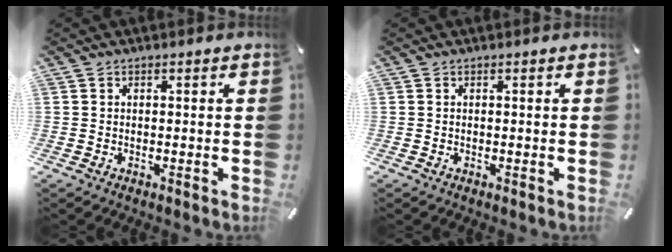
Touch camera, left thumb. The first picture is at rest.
{"total": 0.0}